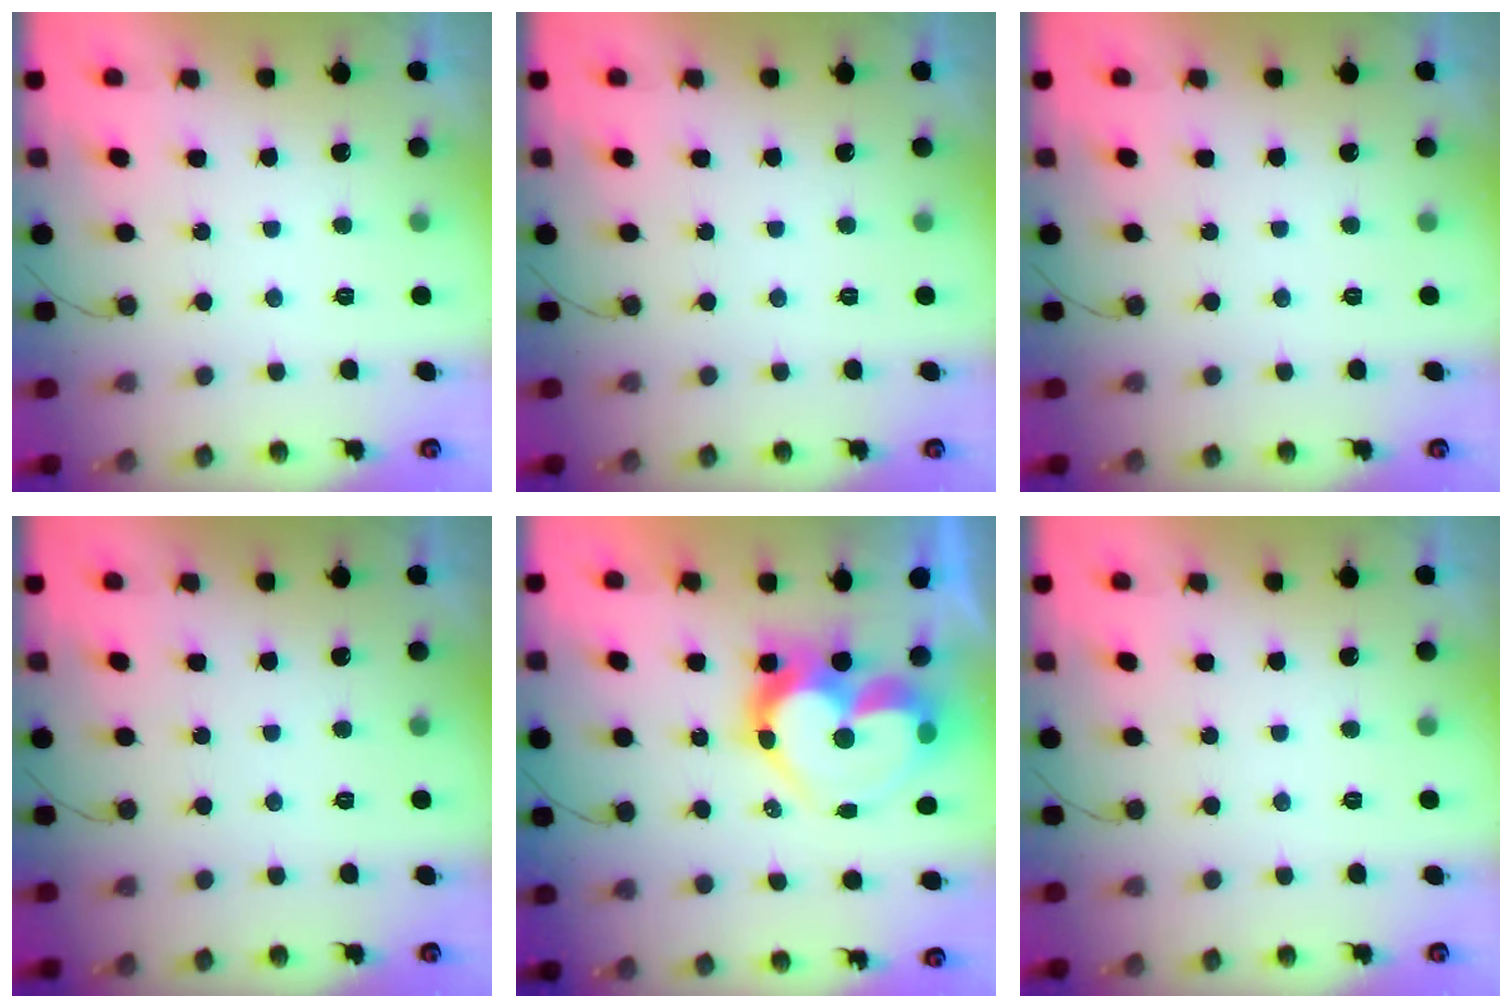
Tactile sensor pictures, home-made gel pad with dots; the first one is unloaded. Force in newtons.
{"total": 0.0}
{"total": 0.0}
{"total": 0.0}
{"total": 18.1, "press": 18.0, "slide": 1.6}
{"total": 0.0}